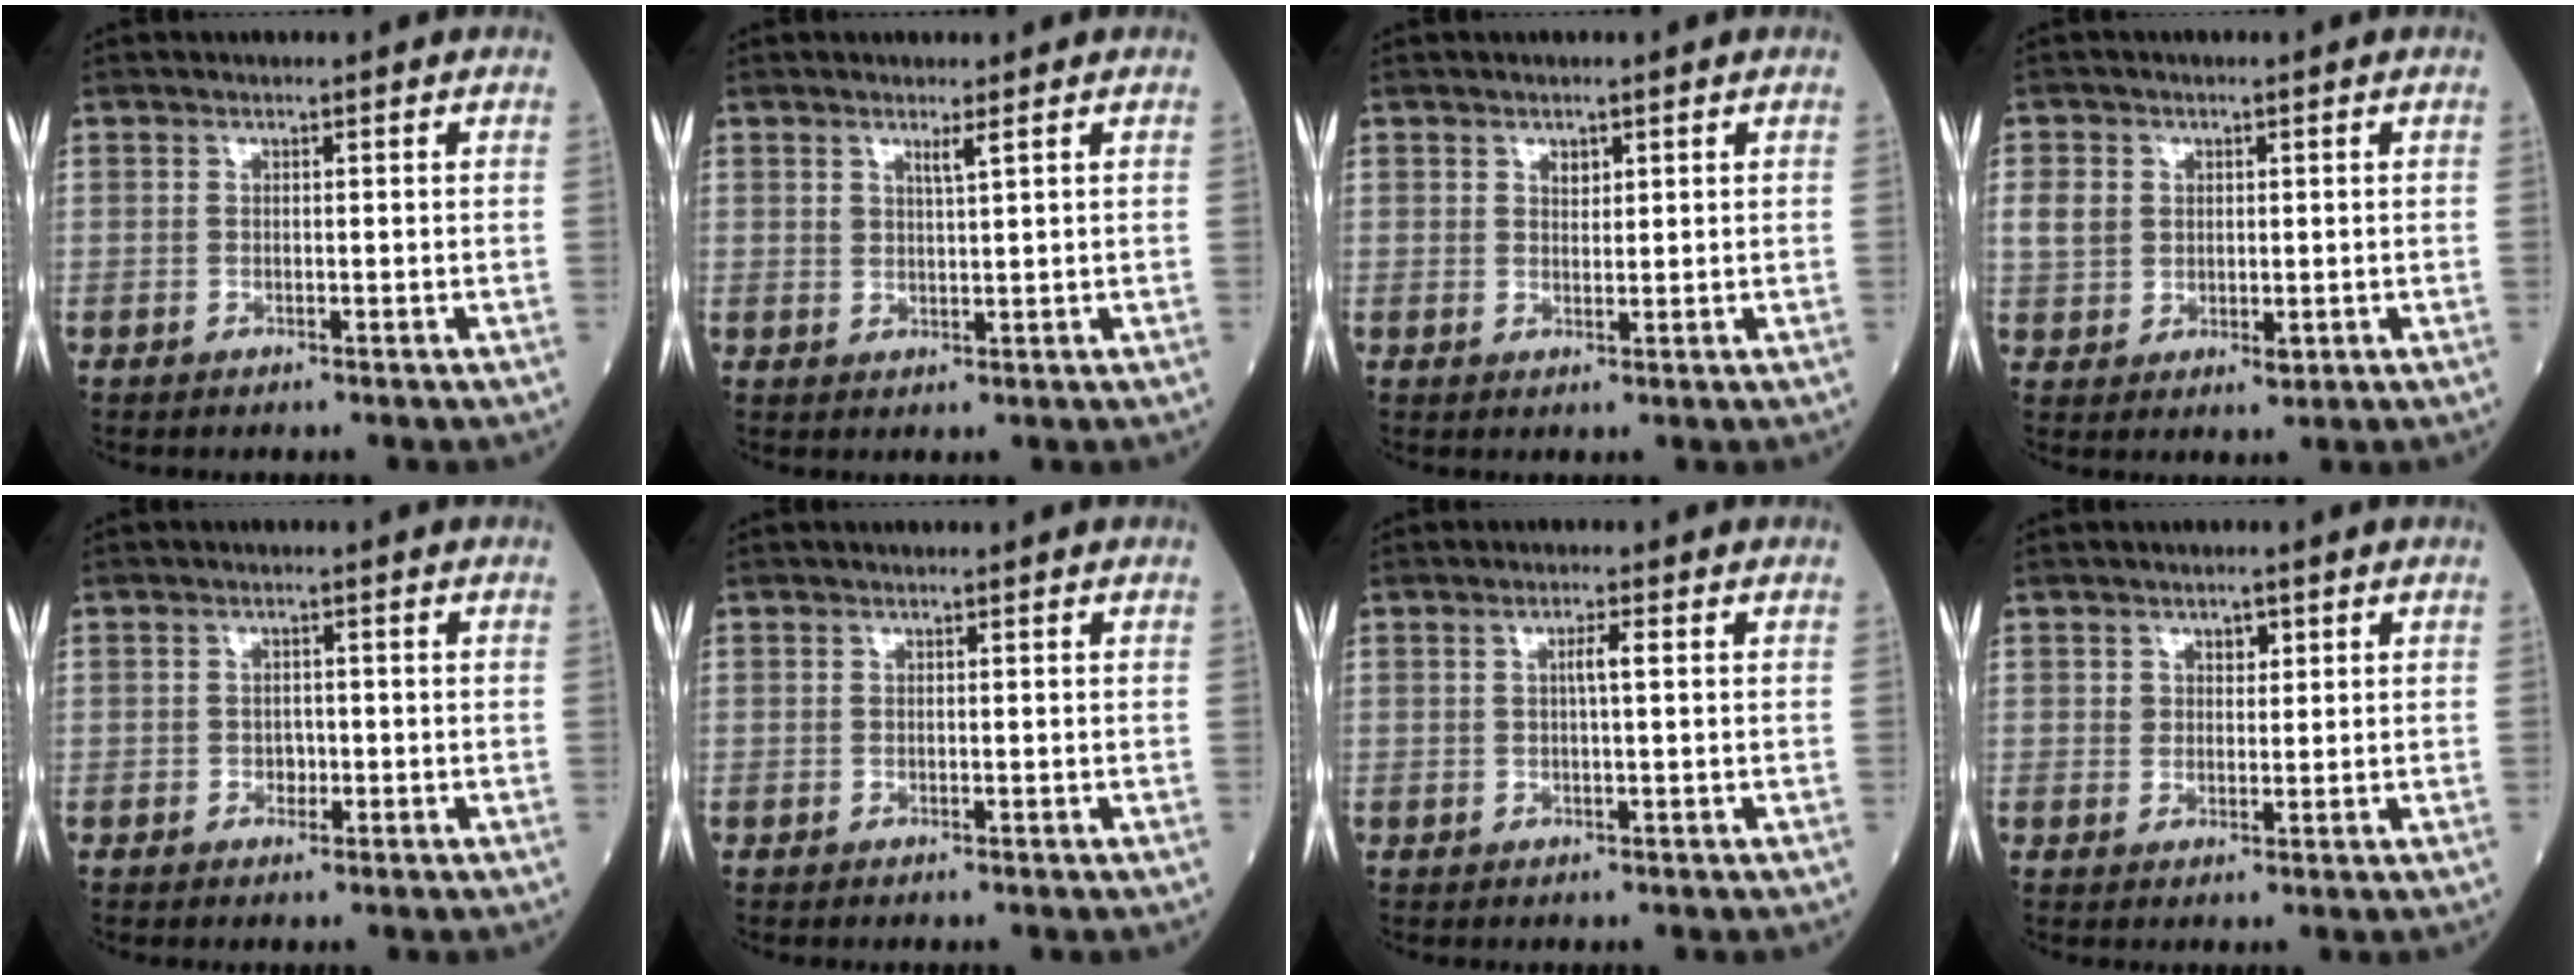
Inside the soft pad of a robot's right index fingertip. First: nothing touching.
{"total": 1.9, "force": [1.2, -0.1, 1.4], "torque": [-0.027, -0.007, 0.022]}
{"total": 1.4, "force": [0.8, 0.8, 0.8], "torque": [-0.011, 0.000, 0.014]}
{"total": 5.4, "force": [1.0, 4.3, 3.0], "torque": [-0.058, 0.000, 0.023]}
{"total": 1.5, "force": [-0.5, 1.2, 0.8], "torque": [-0.007, 0.005, -0.007]}
{"total": 0.0}
{"total": 2.0, "force": [0.4, 0.0, 2.0], "torque": [-0.035, 0.003, 0.004]}
{"total": 2.5, "force": [1.2, 1.8, 1.3], "torque": [-0.016, 0.002, 0.018]}